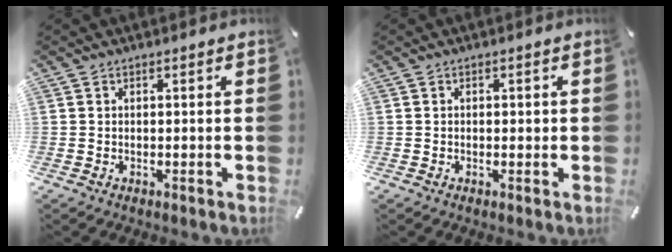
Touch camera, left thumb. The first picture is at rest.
{"total": 1.0, "force": [-0.1, 0.6, 0.7], "torque": [-0.015, 0.002, -0.003]}